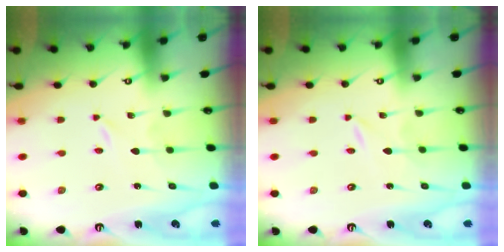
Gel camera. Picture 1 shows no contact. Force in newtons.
{"total": 0.0}